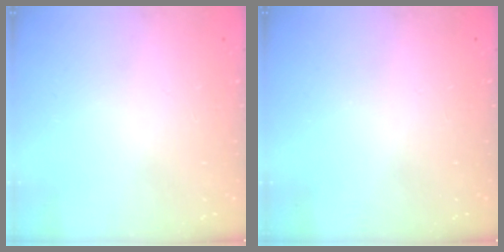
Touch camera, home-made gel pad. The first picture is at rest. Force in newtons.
{"total": 0.0}